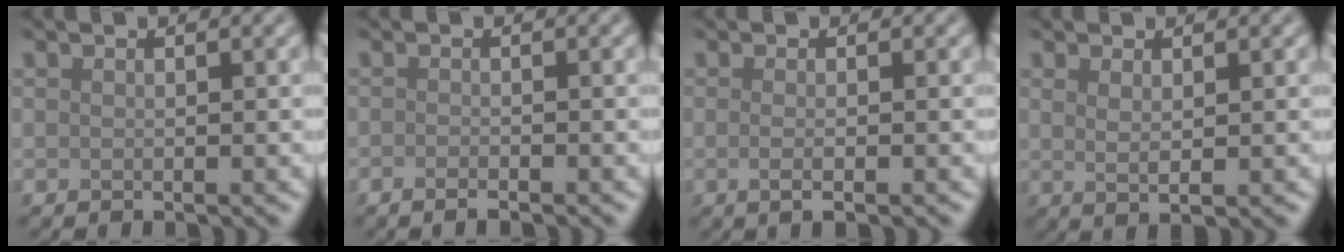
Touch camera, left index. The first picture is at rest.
{"total": 1.0, "force": [-0.8, 0.1, 0.7], "torque": [-0.010, -0.003, -0.016]}
{"total": 1.7, "force": [-0.5, 0.5, 1.6], "torque": [-0.023, -0.005, -0.012]}
{"total": 1.6, "force": [0.5, 0.4, 1.4], "torque": [-0.023, -0.003, 0.011]}